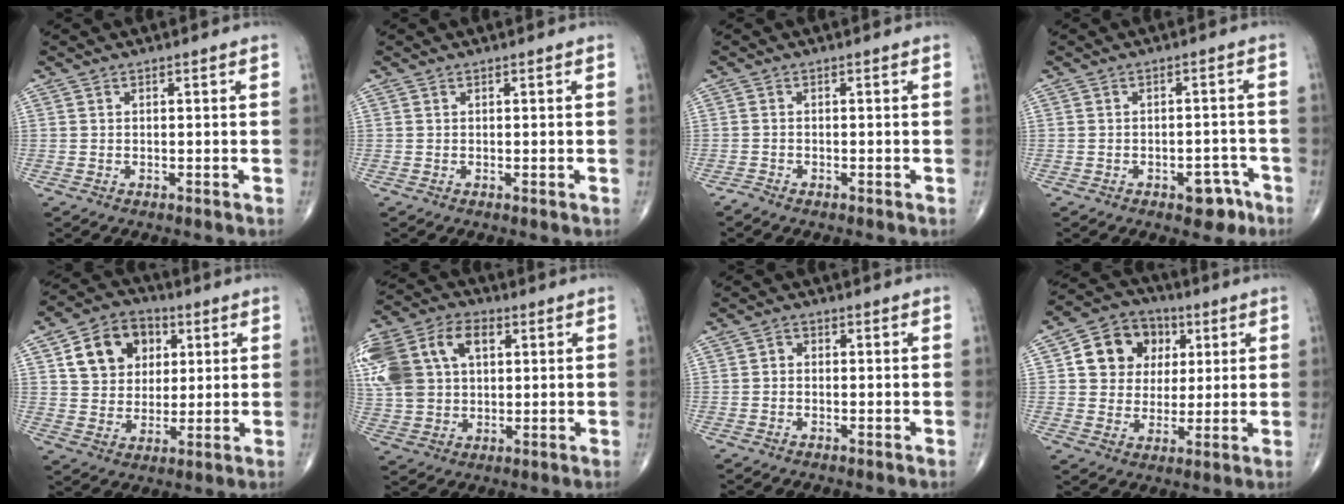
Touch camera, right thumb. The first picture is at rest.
{"total": 0.0}
{"total": 0.9, "force": [-0.8, 0.2, 0.2], "torque": [-0.009, 0.001, -0.019]}
{"total": 5.0, "force": [-2.9, 2.8, 2.9], "torque": [-0.014, 0.026, -0.032]}
{"total": 13.0, "force": [4.4, 10.2, 6.8], "torque": [-0.081, -0.003, 0.074]}
{"total": 22.9, "force": [6.4, 16.0, 15.0], "torque": [-0.352, 0.050, 0.124]}
{"total": 1.4, "force": [-0.2, 1.2, 0.7], "torque": [-0.003, 0.006, -0.009]}
{"total": 12.6, "force": [3.6, 10.7, 5.6], "torque": [-0.055, 0.000, 0.058]}